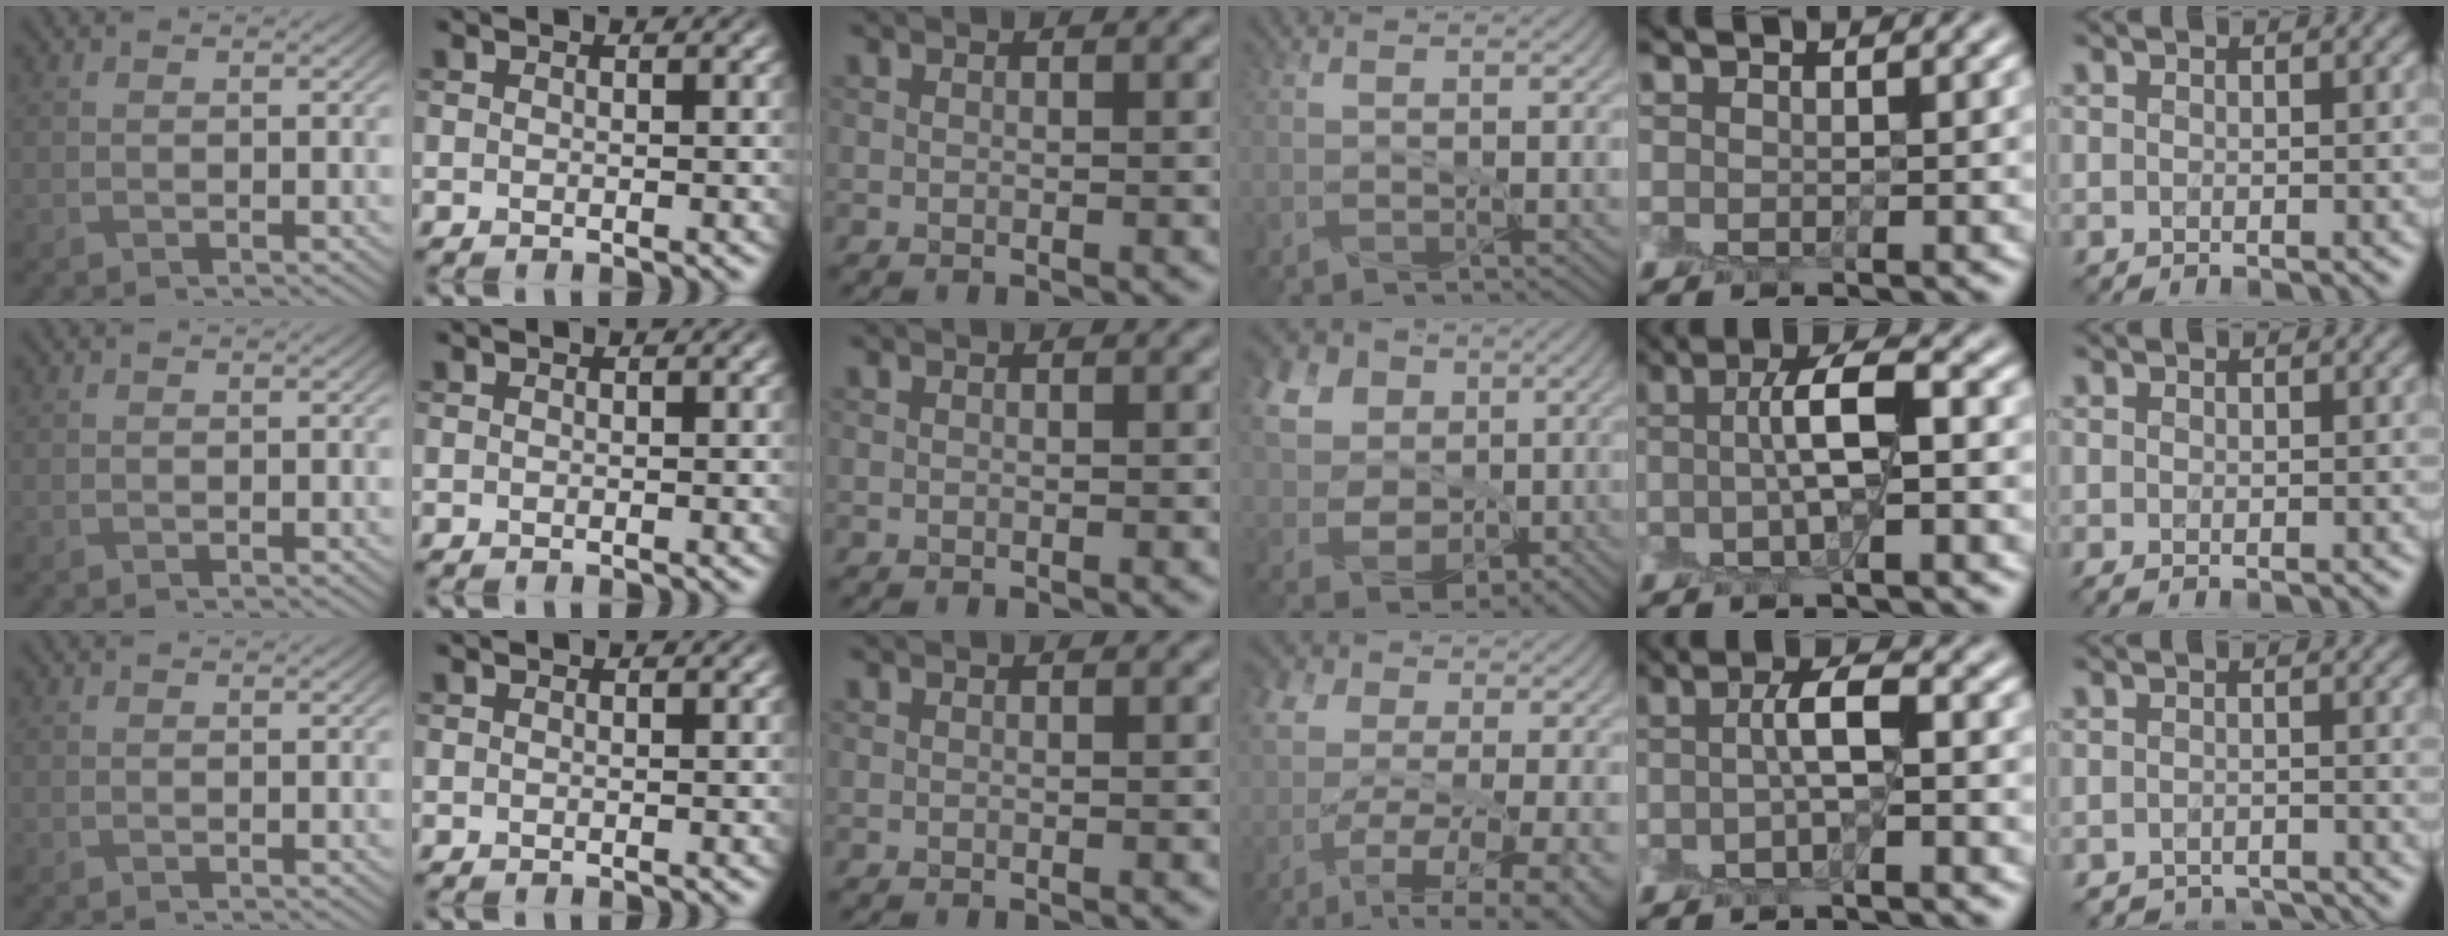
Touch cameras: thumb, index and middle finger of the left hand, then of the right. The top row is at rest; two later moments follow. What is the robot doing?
{"motion": "peel", "object": "sticky note"}